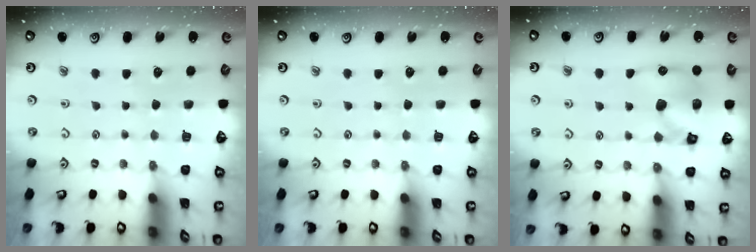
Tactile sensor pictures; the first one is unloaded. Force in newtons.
{"total": 0.0}
{"total": 9.9, "press": 9.8, "slide": 1.6}